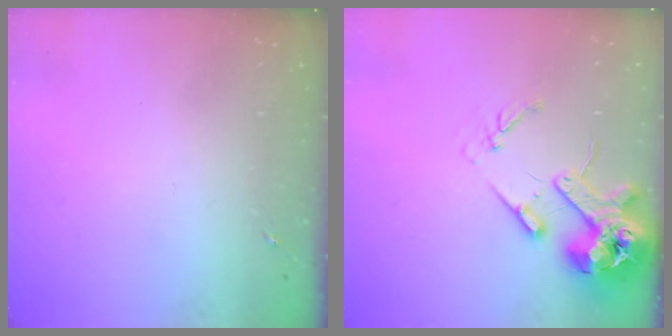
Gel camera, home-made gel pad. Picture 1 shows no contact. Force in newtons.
{"total": 15.0, "press": 14.8, "slide": 2.3}